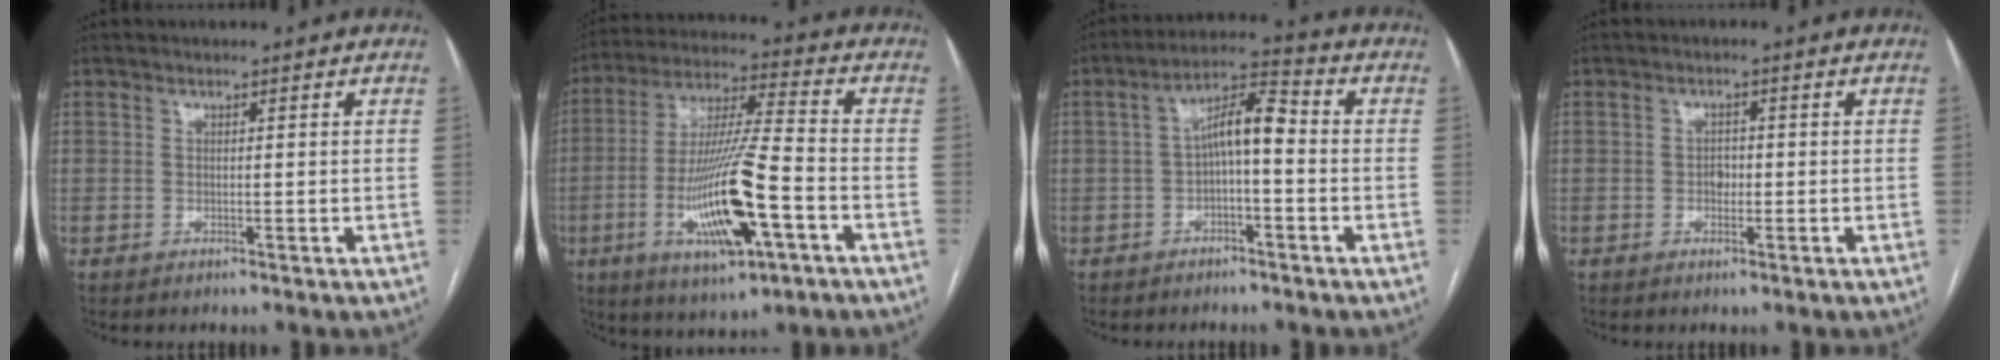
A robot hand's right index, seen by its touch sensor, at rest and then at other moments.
{"total": 16.9, "force": [-5.6, 2.3, 15.8], "torque": [-0.311, -0.012, -0.093]}
{"total": 7.1, "force": [-0.4, 2.0, 6.9], "torque": [-0.124, 0.031, -0.010]}
{"total": 1.6, "force": [-0.3, 1.1, 1.1], "torque": [-0.013, 0.005, -0.005]}